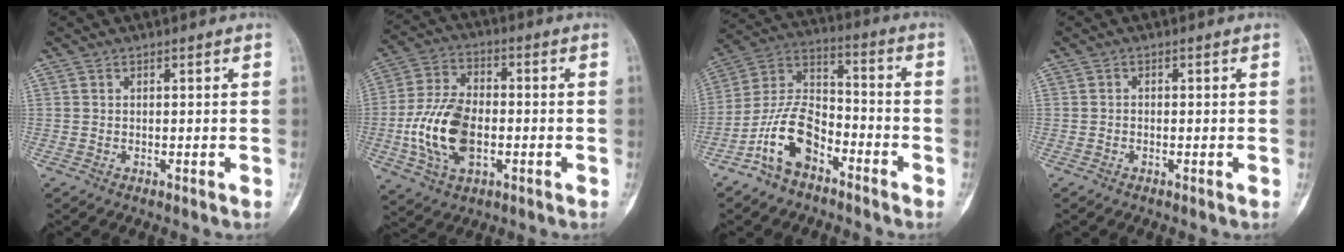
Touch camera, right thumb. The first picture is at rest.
{"total": 14.3, "force": [-2.7, 8.5, 11.2], "torque": [-0.216, 0.014, -0.047]}
{"total": 12.7, "force": [-7.1, 7.2, 7.8], "torque": [-0.146, 0.063, -0.144]}
{"total": 0.5, "force": [-0.2, 0.4, 0.2], "torque": [-0.002, 0.002, -0.009]}